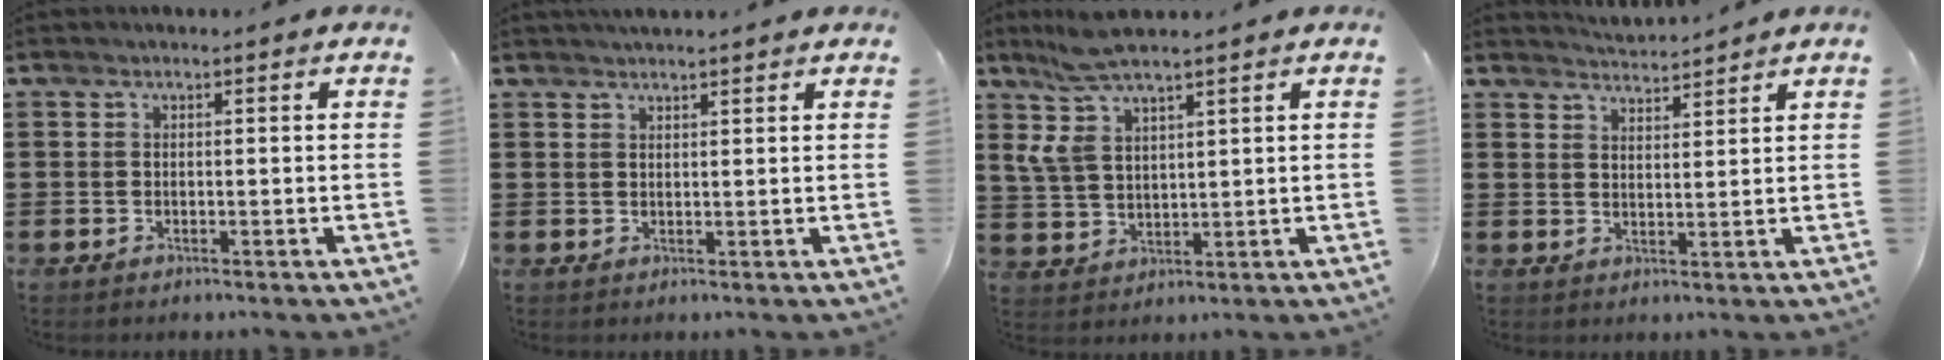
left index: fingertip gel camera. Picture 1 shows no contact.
{"total": 1.6, "force": [1.6, 0.1, 0.5], "torque": [-0.011, 0.004, 0.030]}
{"total": 7.5, "force": [5.2, 2.3, 4.9], "torque": [-0.123, -0.007, 0.093]}
{"total": 3.0, "force": [2.9, -0.3, -0.1], "torque": [-0.008, -0.012, 0.055]}